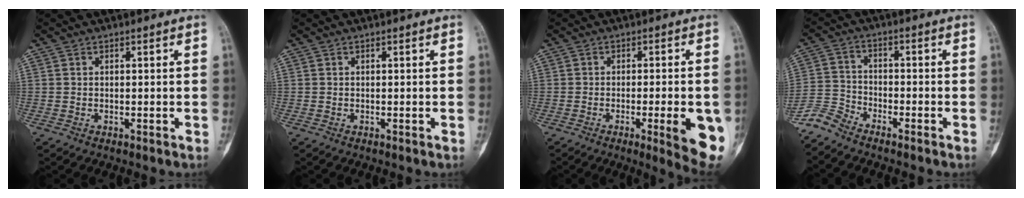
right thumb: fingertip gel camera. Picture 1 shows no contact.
{"total": 0.0}
{"total": 10.7, "force": [-3.3, 2.0, 10.0], "torque": [-0.115, -0.009, -0.040]}
{"total": 5.1, "force": [-4.9, 0.9, 0.9], "torque": [-0.020, 0.015, -0.111]}